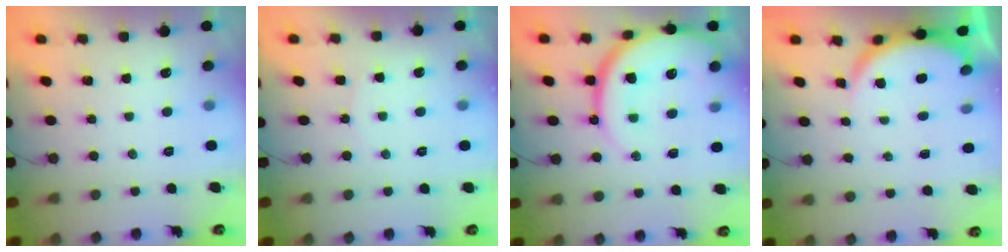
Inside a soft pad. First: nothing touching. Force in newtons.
{"total": 4.1, "press": 4.1, "slide": 0.5}
{"total": 17.9, "press": 17.9, "slide": 1.3}
{"total": 4.3, "press": 4.3, "slide": 0.6}